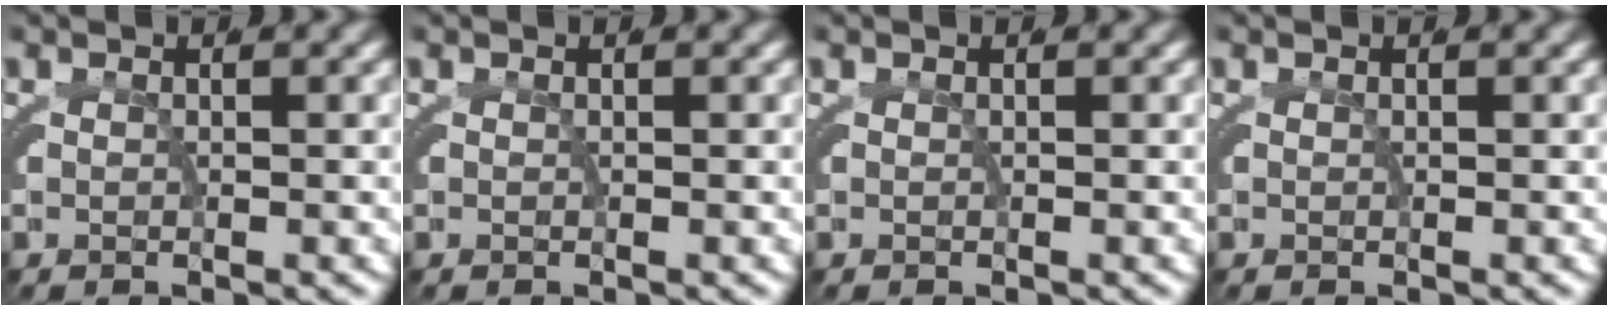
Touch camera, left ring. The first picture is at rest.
{"total": 0.0}
{"total": 0.0}
{"total": 0.0}